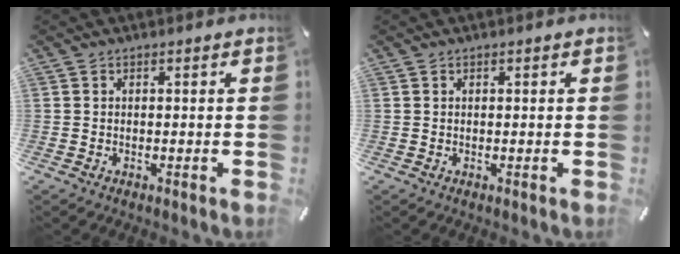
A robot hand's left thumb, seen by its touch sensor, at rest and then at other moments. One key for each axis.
{"total": 0.0}